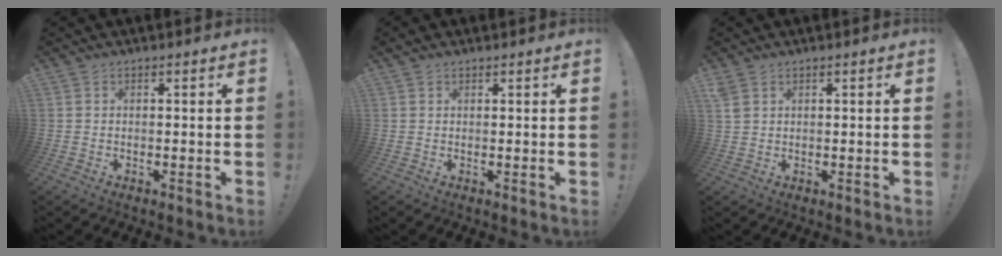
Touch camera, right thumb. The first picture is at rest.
{"total": 0.9, "force": [0.8, 0.5, 0.2], "torque": [-0.001, -0.002, 0.014]}
{"total": 2.6, "force": [1.6, 1.6, 1.3], "torque": [-0.023, -0.005, 0.032]}